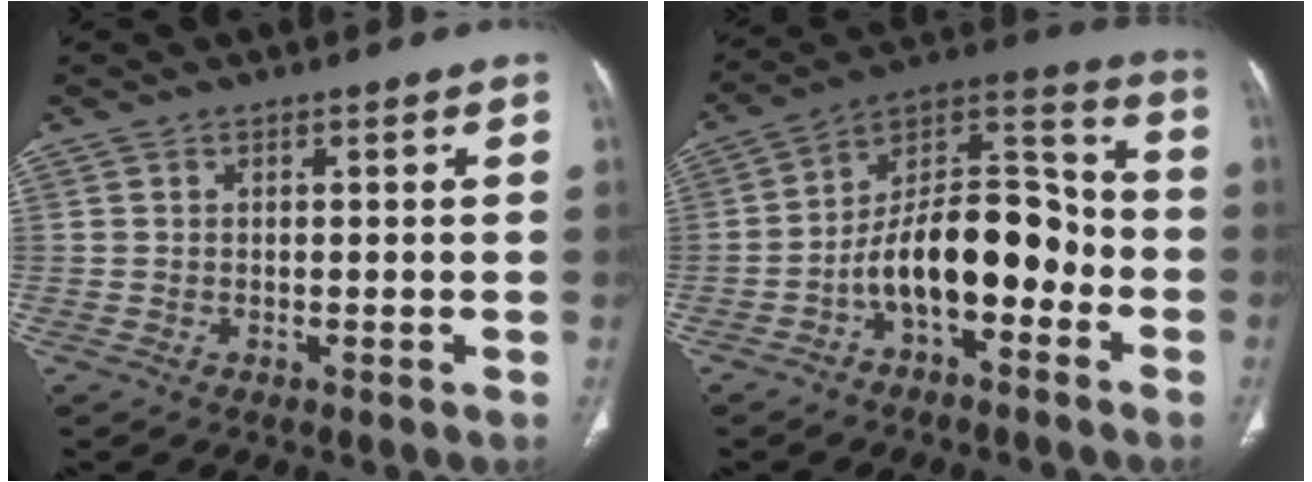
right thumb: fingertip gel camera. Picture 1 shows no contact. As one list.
[{"total": 16.5, "force": [-5.3, 8.7, 13.0], "torque": [-0.187, 0.077, -0.091]}]